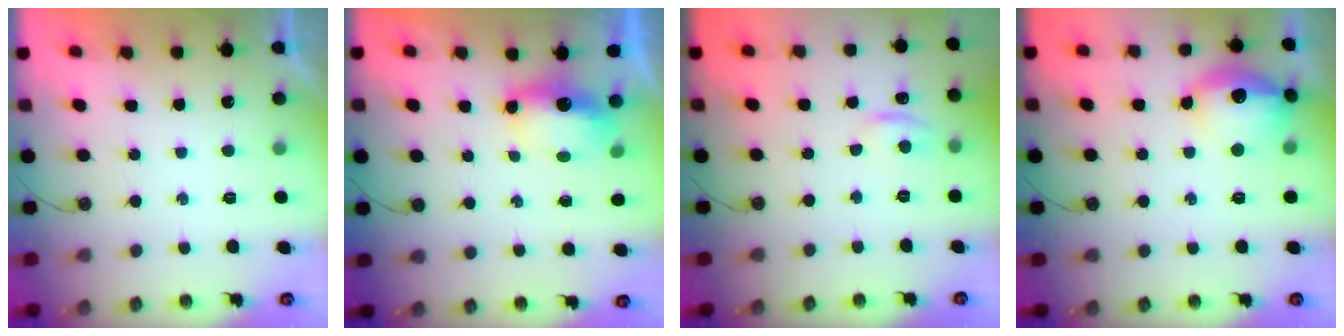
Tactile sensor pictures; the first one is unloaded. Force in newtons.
{"total": 6.2, "press": 6.2, "slide": 0.2}
{"total": 4.7, "press": 4.6, "slide": 0.6}
{"total": 14.9, "press": 14.8, "slide": 1.1}